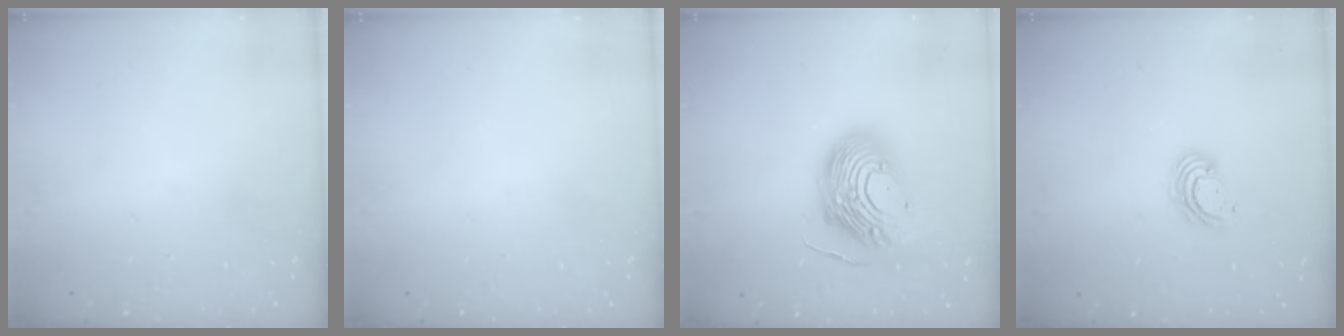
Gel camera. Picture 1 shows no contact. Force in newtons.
{"total": 0.0}
{"total": 16.8, "press": 16.7, "slide": 1.9}
{"total": 4.0, "press": 3.9, "slide": 0.3}